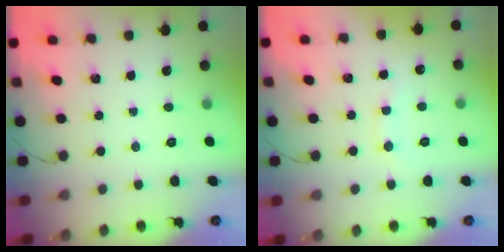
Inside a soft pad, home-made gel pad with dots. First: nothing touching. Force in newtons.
{"total": 7.7, "press": 7.6, "slide": 1.1}